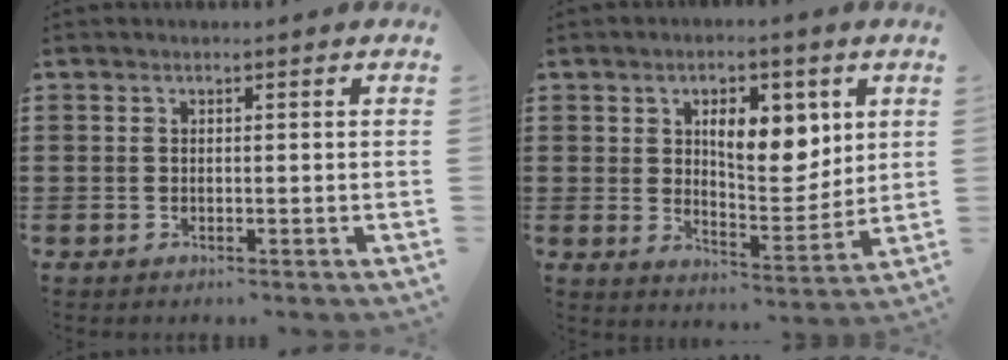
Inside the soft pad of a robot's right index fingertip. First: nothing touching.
{"total": 8.4, "force": [3.4, 4.3, 6.4], "torque": [-0.099, -0.002, 0.052]}